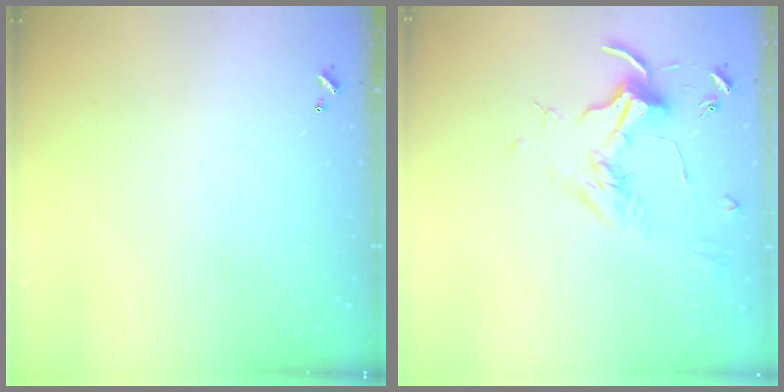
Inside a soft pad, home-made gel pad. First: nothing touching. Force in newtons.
{"total": 1.7, "press": 1.5, "slide": 0.7}